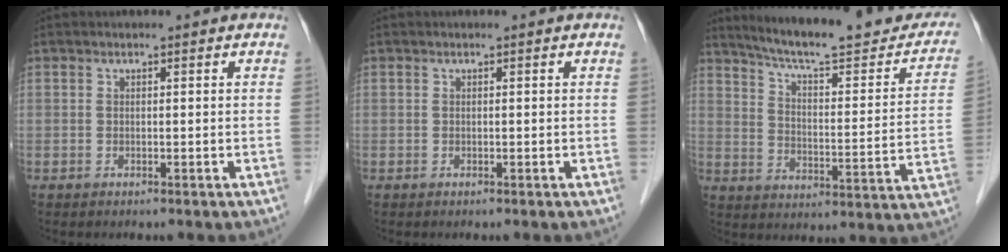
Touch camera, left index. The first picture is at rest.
{"total": 0.0}
{"total": 23.0, "force": [19.7, 3.4, 11.3], "torque": [-0.160, -0.036, 0.257]}